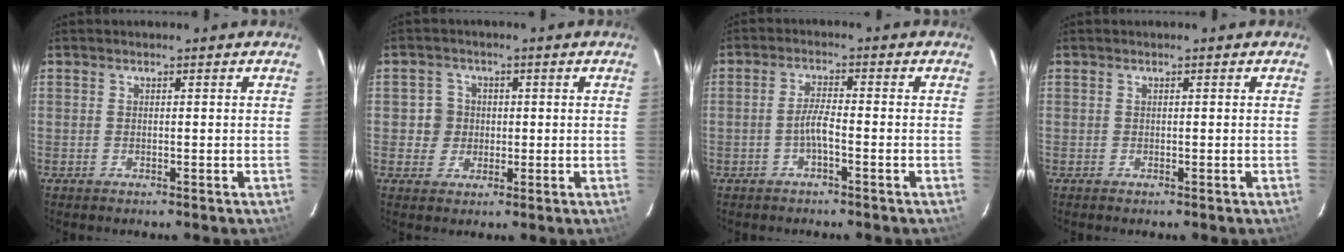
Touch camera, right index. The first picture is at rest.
{"total": 4.1, "force": [0.0, 4.0, 0.5], "torque": [0.001, 0.014, 0.001]}
{"total": 2.9, "force": [-1.5, 0.2, 2.4], "torque": [-0.054, 0.007, -0.030]}
{"total": 0.0}